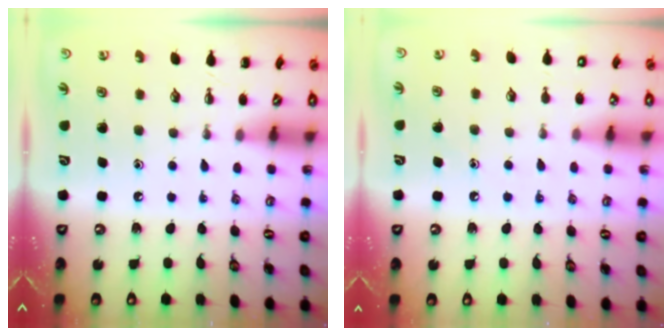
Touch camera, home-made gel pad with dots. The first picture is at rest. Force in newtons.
{"total": 6.9, "press": 6.6, "slide": 1.9}